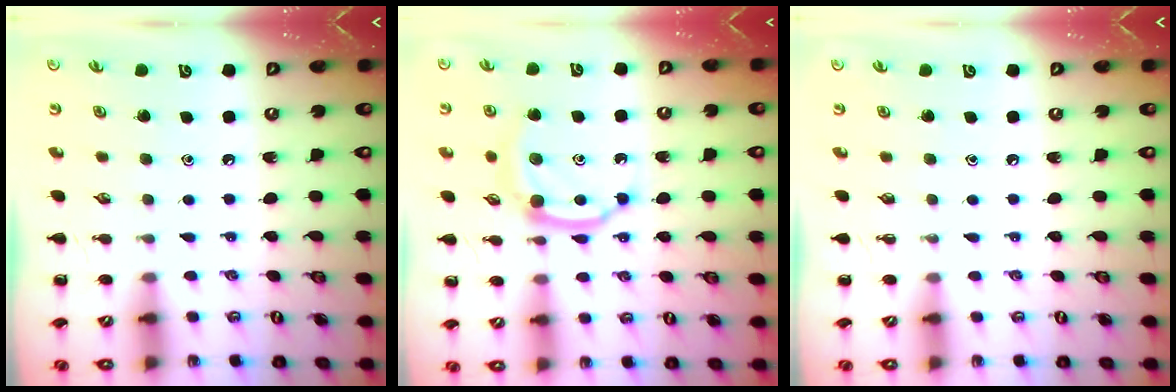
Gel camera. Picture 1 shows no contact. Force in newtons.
{"total": 7.9, "press": 7.8, "slide": 0.9}
{"total": 0.0}